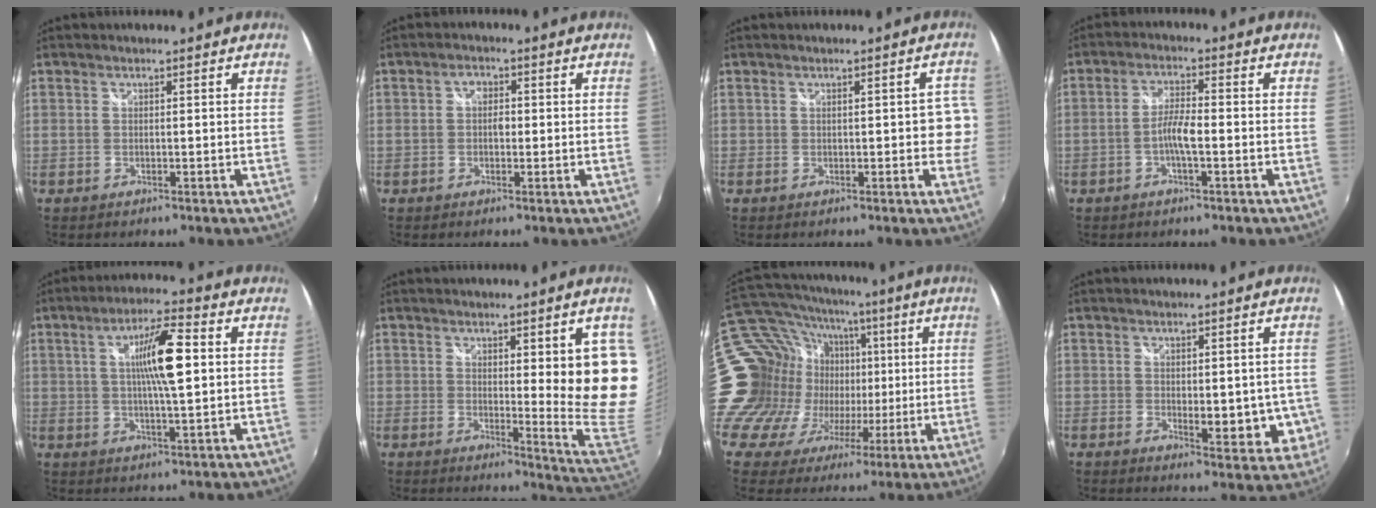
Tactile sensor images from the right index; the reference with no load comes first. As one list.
[{"total": 2.4, "force": [-0.1, 1.8, 1.5], "torque": [-0.024, 0.007, -0.005]}, {"total": 3.3, "force": [0.2, 0.5, 3.3], "torque": [-0.022, 0.000, 0.008]}, {"total": 4.1, "force": [-1.4, 0.5, 3.8], "torque": [-0.080, 0.007, -0.028]}, {"total": 9.3, "force": [2.0, -0.1, 9.1], "torque": [-0.145, -0.001, 0.036]}, {"total": 13.2, "force": [3.5, 0.6, 12.8], "torque": [-0.136, -0.018, 0.061]}, {"total": 23.7, "force": [2.1, 20.7, 11.5], "torque": [-0.296, 0.046, 0.055]}, {"total": 7.9, "force": [-0.6, 3.8, 6.9], "torque": [-0.083, -0.022, -0.003]}]